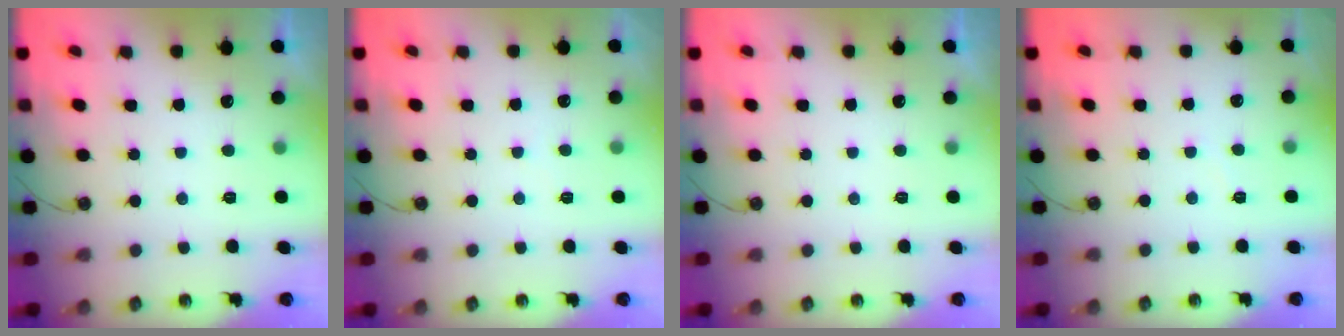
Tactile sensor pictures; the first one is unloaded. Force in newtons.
{"total": 2.1, "press": 2.0, "slide": 0.4}
{"total": 0.0}
{"total": 2.8, "press": 2.8, "slide": 0.4}